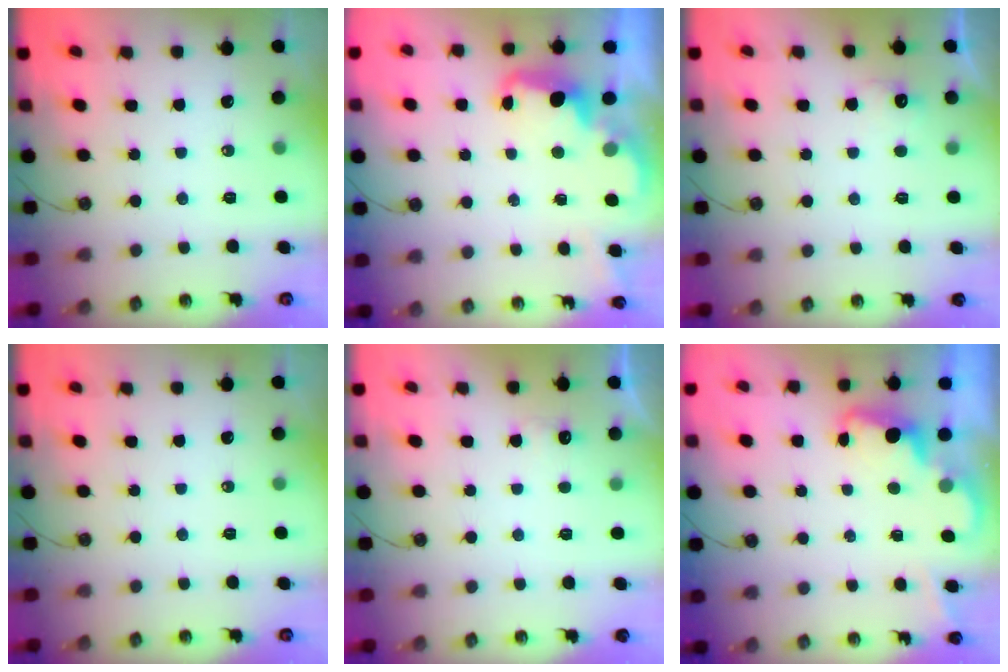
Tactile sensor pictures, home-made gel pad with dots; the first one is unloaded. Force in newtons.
{"total": 2.7, "press": 2.6, "slide": 0.7}
{"total": 7.3, "press": 7.1, "slide": 1.3}
{"total": 0.0}
{"total": 3.6, "press": 3.5, "slide": 1.1}
{"total": 2.5, "press": 2.4, "slide": 0.5}